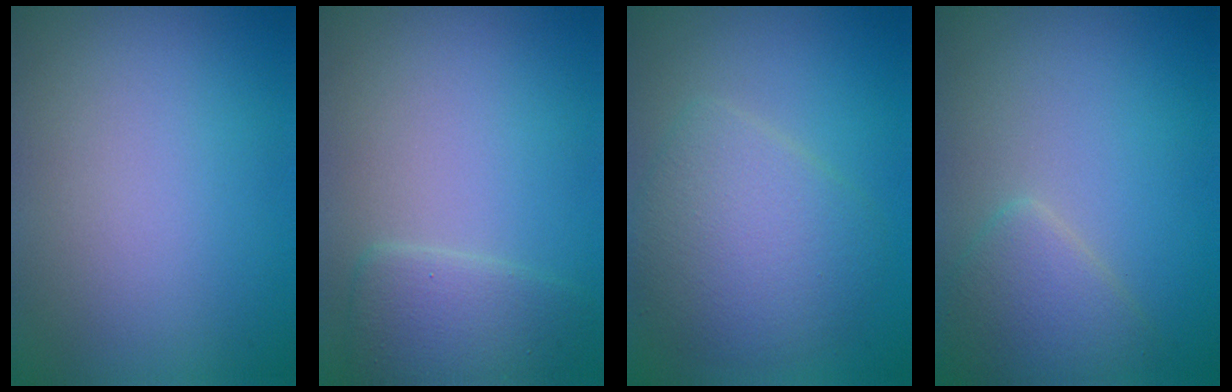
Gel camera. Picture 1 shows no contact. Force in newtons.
{"total": 2.8, "press": 2.8, "slide": 0.2}
{"total": 5.0, "press": 5.0, "slide": 0.1}
{"total": 2.8, "press": 2.8, "slide": 0.1}